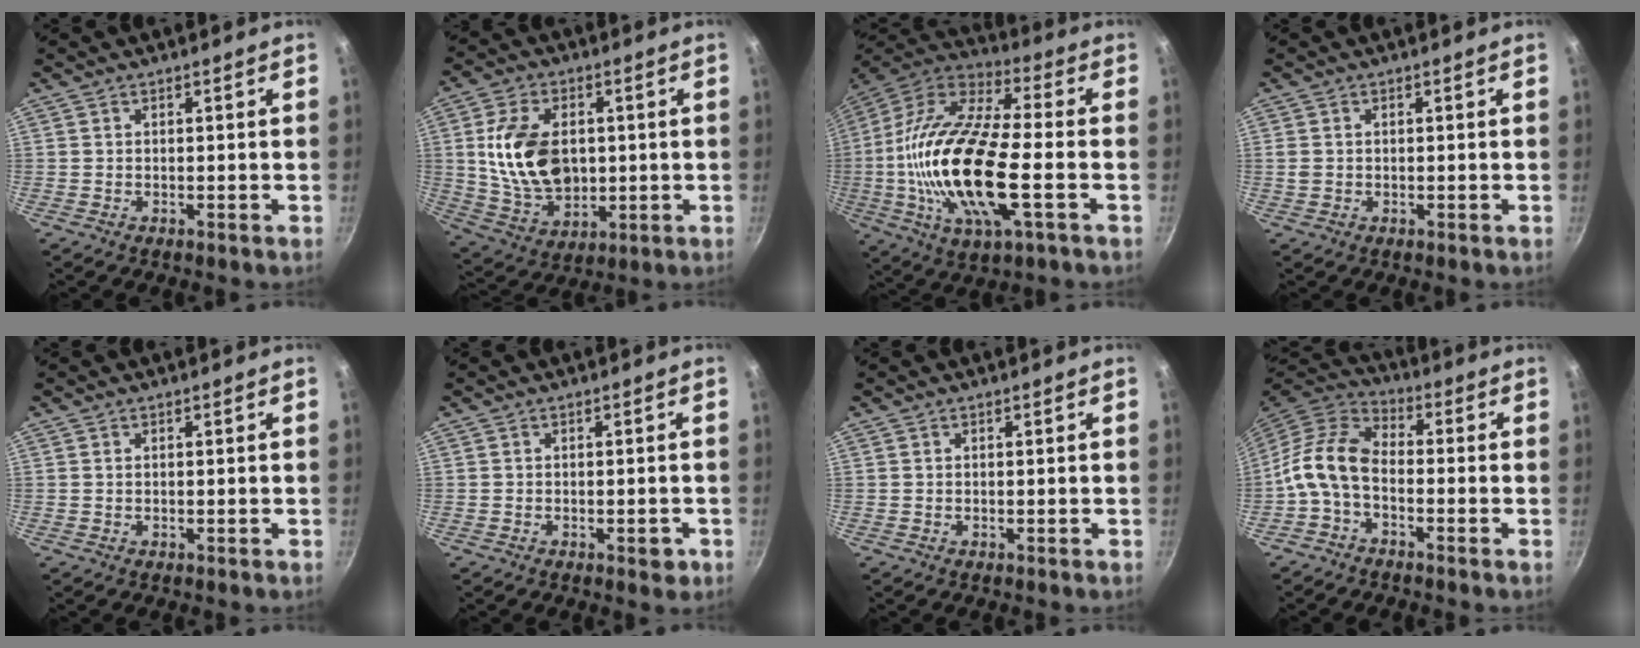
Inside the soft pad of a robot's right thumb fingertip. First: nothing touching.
{"total": 16.0, "force": [1.5, 10.8, 11.7], "torque": [-0.196, -0.009, 0.038]}
{"total": 24.9, "force": [-3.8, 9.2, 22.8], "torque": [-0.450, 0.020, -0.085]}
{"total": 1.8, "force": [0.1, 1.5, 0.9], "torque": [-0.018, 0.003, 0.003]}
{"total": 0.0}
{"total": 2.3, "force": [-1.0, 1.1, 1.7], "torque": [-0.012, 0.009, -0.008]}
{"total": 0.0}
{"total": 9.8, "force": [-2.5, 5.7, 7.5], "torque": [-0.149, 0.042, -0.065]}